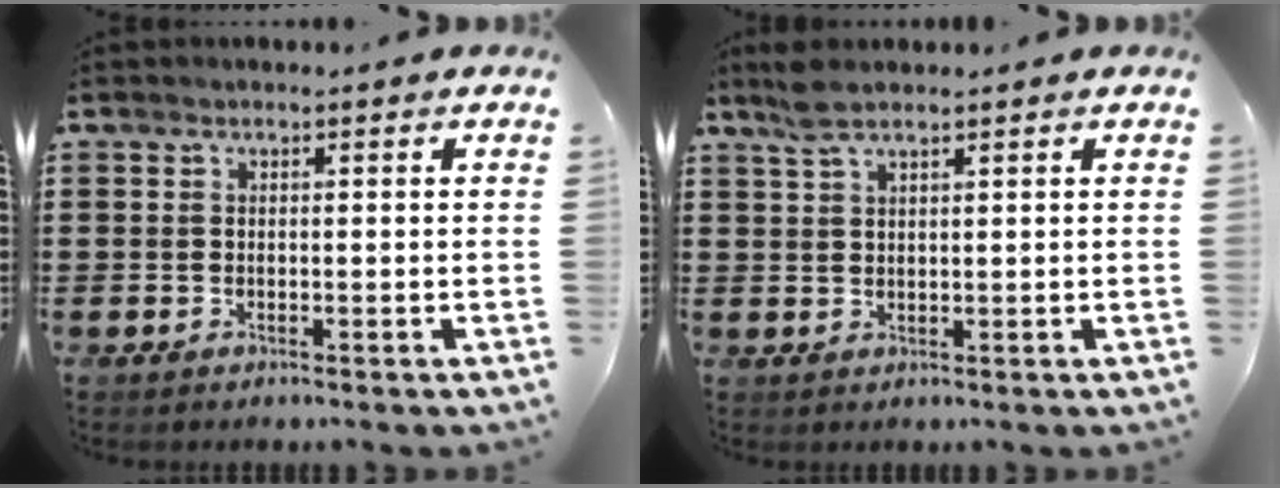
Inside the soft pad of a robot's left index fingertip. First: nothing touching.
{"total": 3.3, "force": [2.4, 0.7, 2.1], "torque": [-0.046, 0.003, 0.044]}